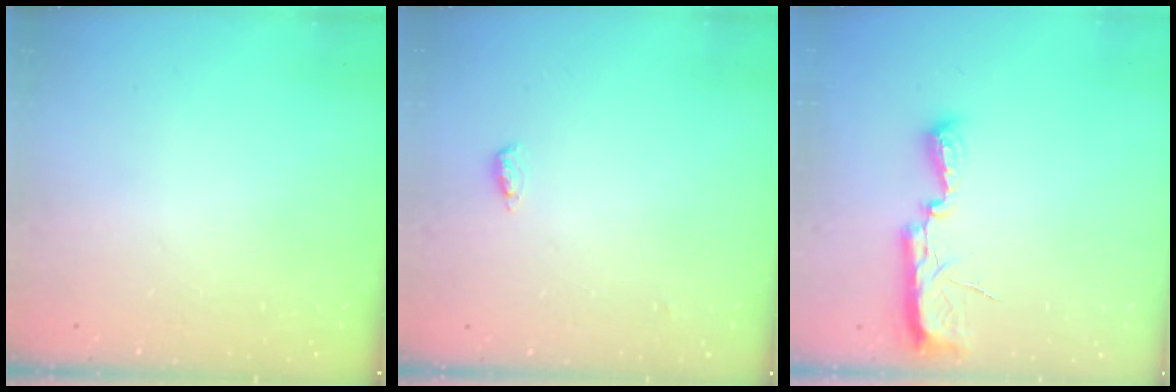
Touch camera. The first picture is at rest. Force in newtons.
{"total": 4.0, "press": 3.9, "slide": 1.1}
{"total": 10.3, "press": 8.9, "slide": 5.2}